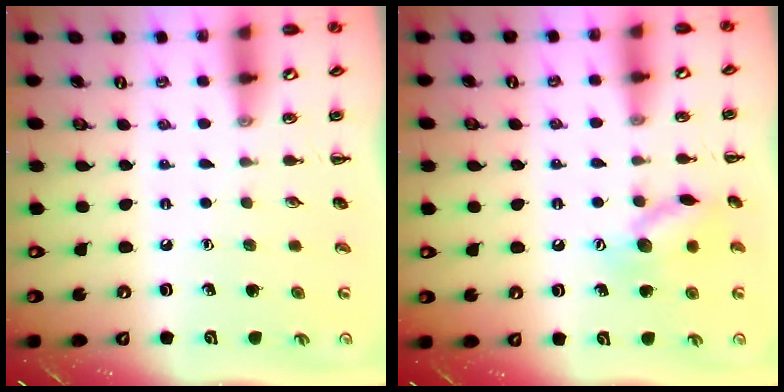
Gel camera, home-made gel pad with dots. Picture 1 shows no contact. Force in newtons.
{"total": 11.1, "press": 11.1, "slide": 0.5}